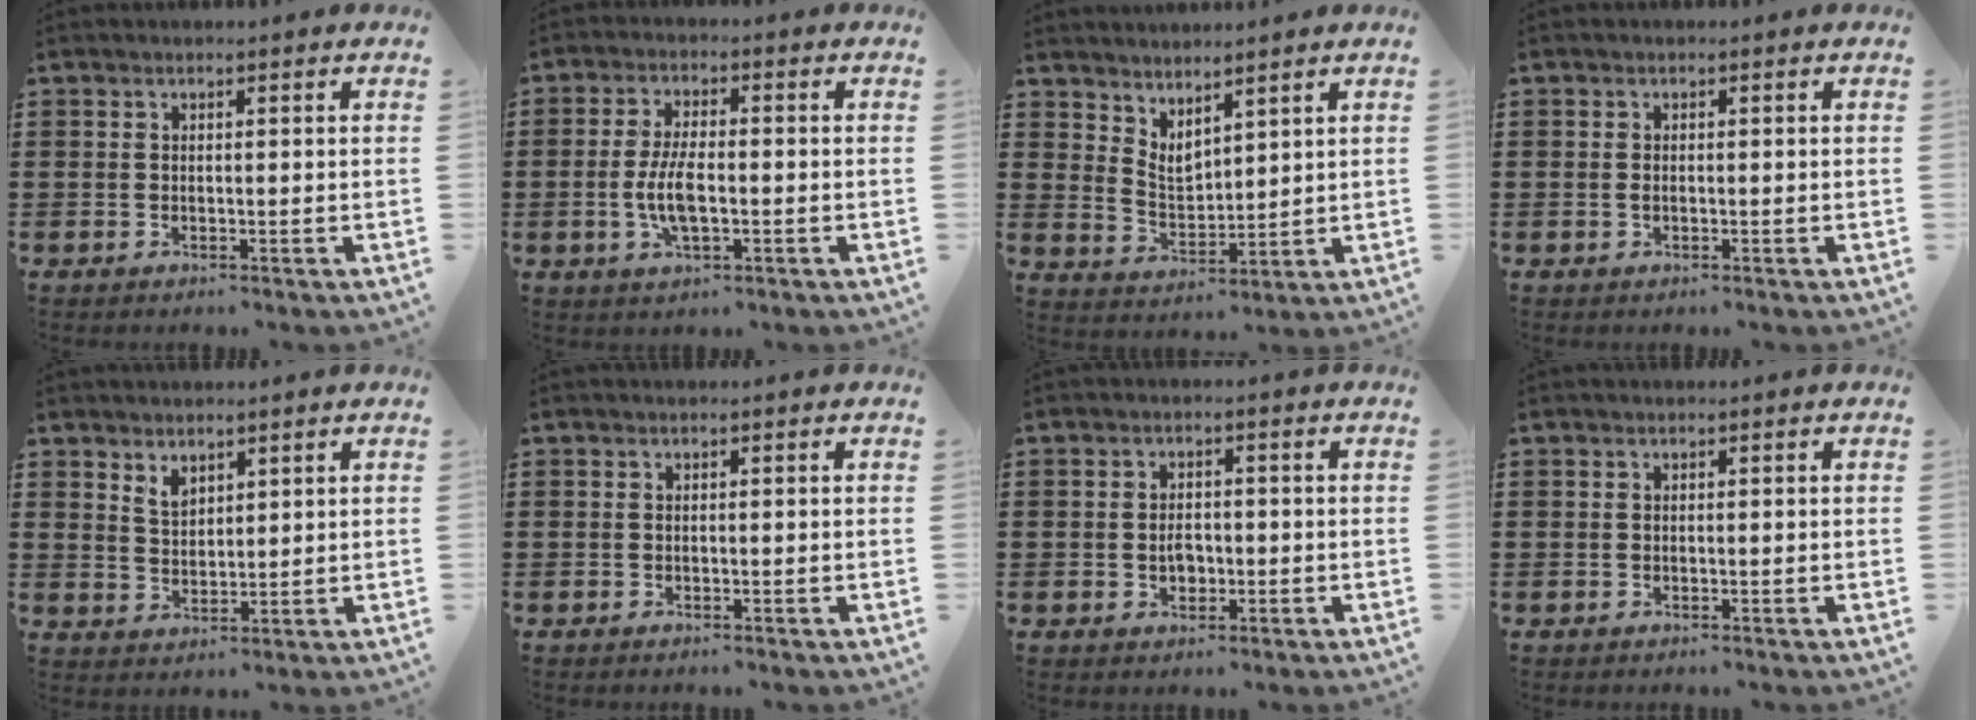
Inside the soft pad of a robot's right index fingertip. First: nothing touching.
{"total": 6.0, "force": [-1.0, 2.0, 5.6], "torque": [-0.126, -0.006, -0.024]}
{"total": 3.8, "force": [3.4, 1.3, 1.0], "torque": [-0.032, -0.010, 0.064]}
{"total": 0.5, "force": [-0.1, 0.0, 0.5], "torque": [-0.013, -0.006, 0.000]}
{"total": 2.7, "force": [2.1, 1.4, 0.9], "torque": [-0.022, 0.003, 0.041]}
{"total": 0.0}
{"total": 2.4, "force": [-0.4, 1.6, 1.7], "torque": [-0.028, -0.002, -0.010]}
{"total": 0.0}